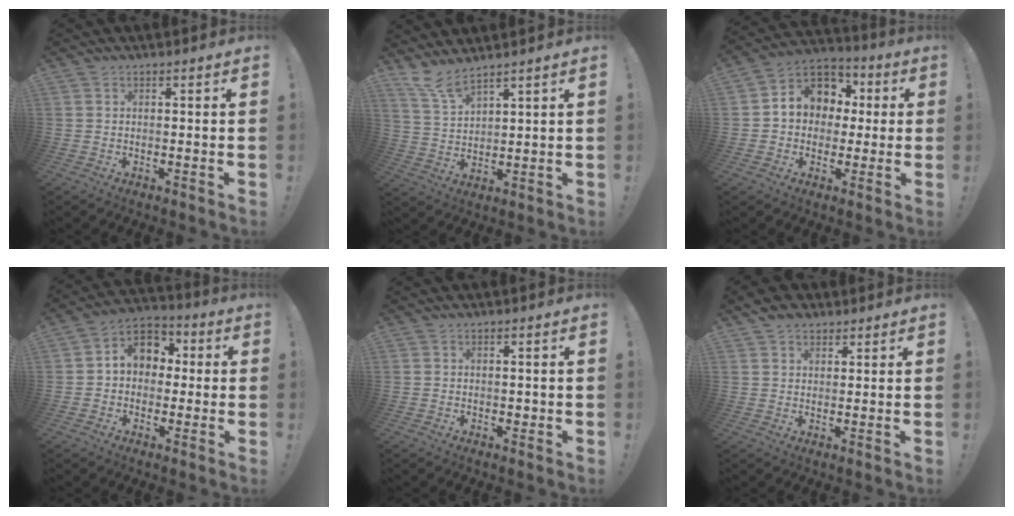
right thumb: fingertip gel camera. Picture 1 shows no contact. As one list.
[{"total": 7.1, "force": [6.2, 1.1, 3.3], "torque": [-0.076, -0.035, 0.115]}, {"total": 11.4, "force": [2.2, 10.0, 5.2], "torque": [-0.065, -0.003, 0.047]}, {"total": 9.4, "force": [1.2, 7.9, 5.0], "torque": [-0.070, 0.009, 0.030]}, {"total": 0.7, "force": [-0.1, 0.7, 0.2], "torque": [-0.004, 0.002, -0.001]}, {"total": 4.2, "force": [2.8, 2.9, 1.2], "torque": [-0.011, -0.014, 0.050]}]